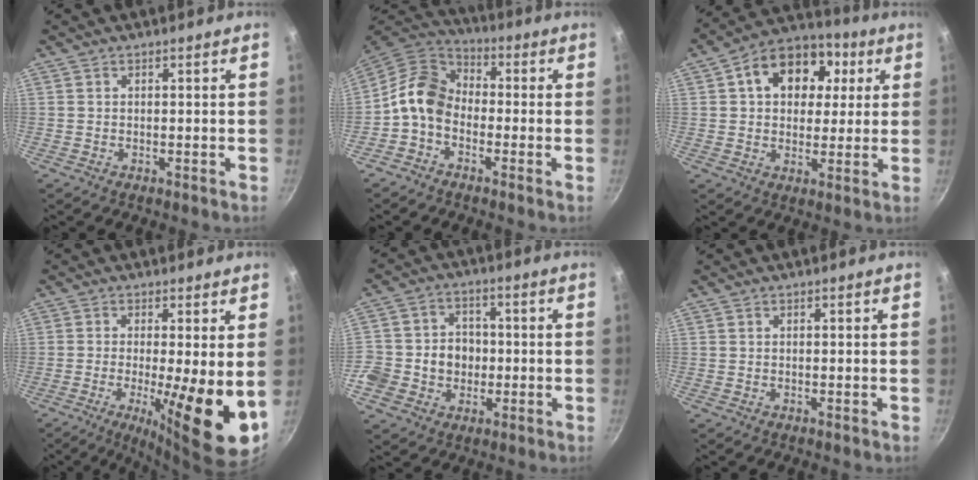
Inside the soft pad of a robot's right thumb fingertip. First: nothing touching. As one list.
[{"total": 10.0, "force": [-2.4, 7.5, 6.2], "torque": [-0.097, 0.043, -0.071]}, {"total": 15.5, "force": [4.4, 11.4, 9.6], "torque": [-0.125, 0.017, 0.054]}, {"total": 12.7, "force": [-1.7, 2.4, 12.3], "torque": [-0.189, -0.018, -0.023]}, {"total": 11.8, "force": [-2.0, 10.4, 5.1], "torque": [-0.075, 0.026, -0.046]}, {"total": 0.0}]